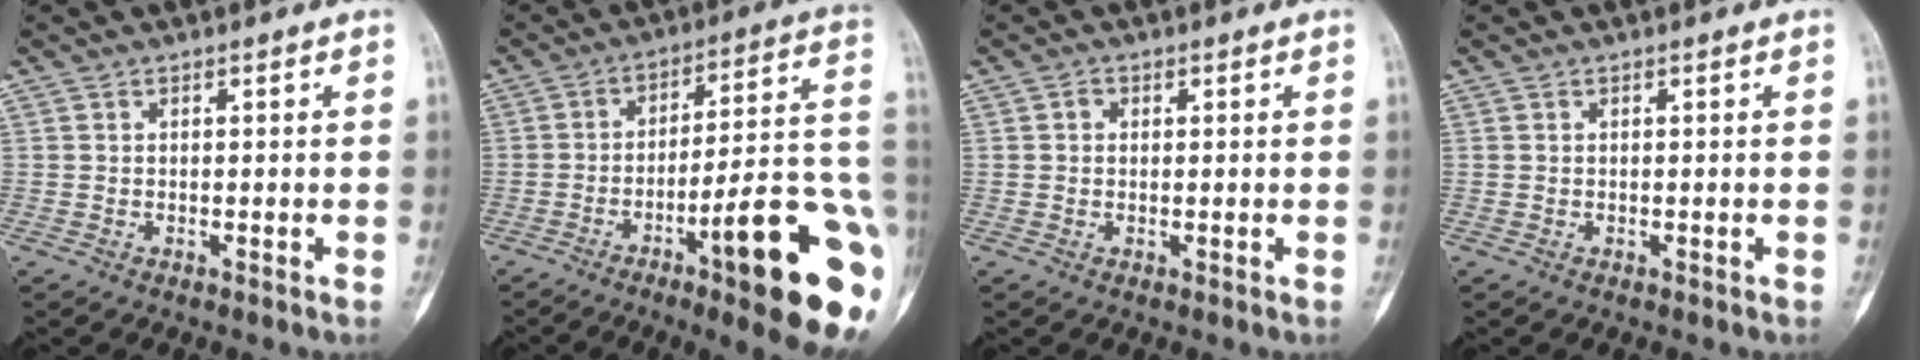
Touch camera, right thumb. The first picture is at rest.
{"total": 24.1, "force": [-9.1, 4.5, 21.9], "torque": [-0.233, 0.039, -0.126]}
{"total": 1.3, "force": [0.2, 1.2, 0.4], "torque": [0.004, 0.003, -0.001]}
{"total": 0.0}